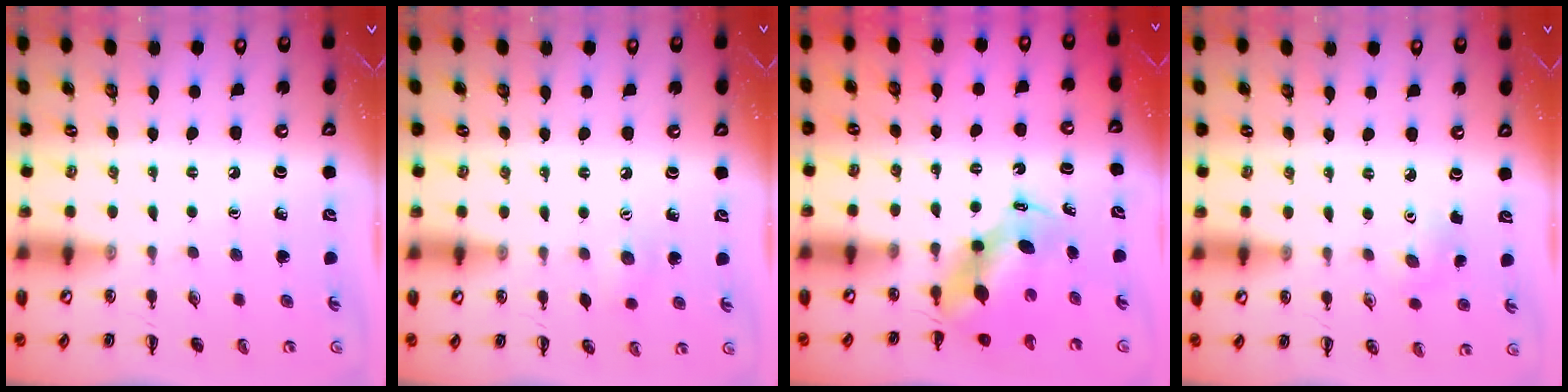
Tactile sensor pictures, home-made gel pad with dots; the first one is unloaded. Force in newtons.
{"total": 5.7, "press": 5.6, "slide": 1.4}
{"total": 6.5, "press": 6.3, "slide": 1.4}
{"total": 3.9, "press": 3.7, "slide": 1.1}